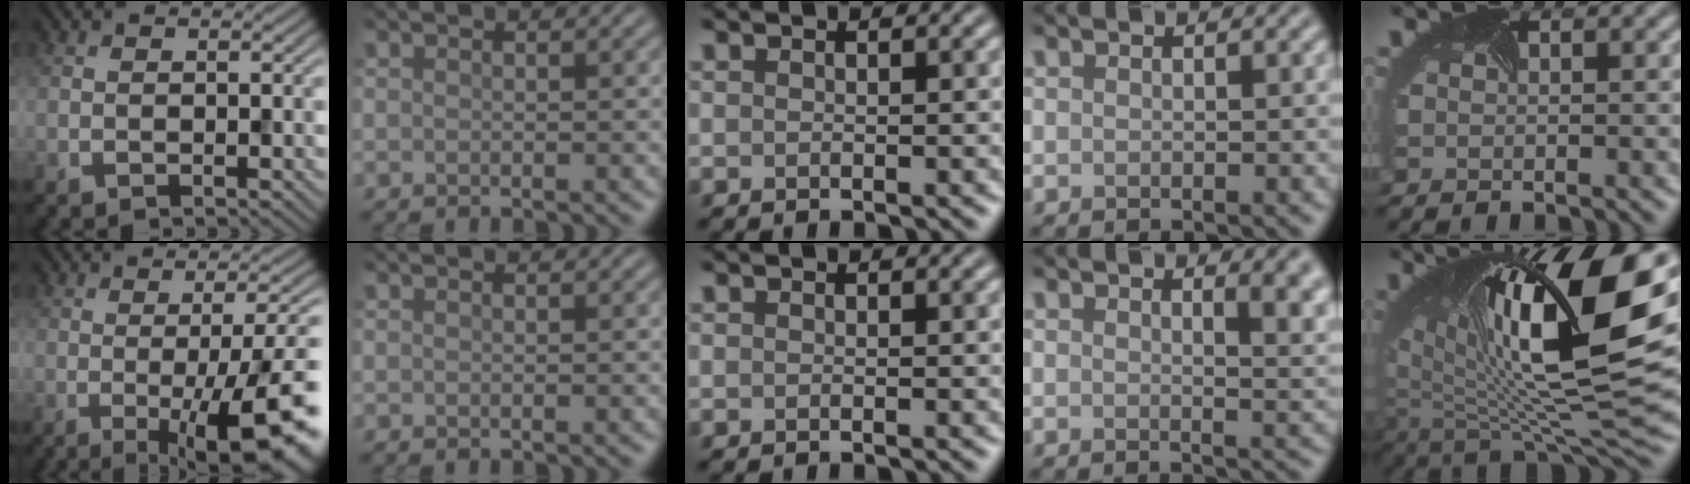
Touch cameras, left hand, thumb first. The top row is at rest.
{"thumb": {"total": 13.1, "force": [-3.2, 3.2, 12.3], "torque": [-0.136, 0.005, -0.048]}, "ring": {"total": 4.6, "force": [2.2, 1.9, 3.6], "torque": [-0.020, 0.004, 0.027]}, "little": {"total": 16.9, "force": [2.7, 7.4, 15.0], "torque": [-0.239, -0.012, 0.070]}}